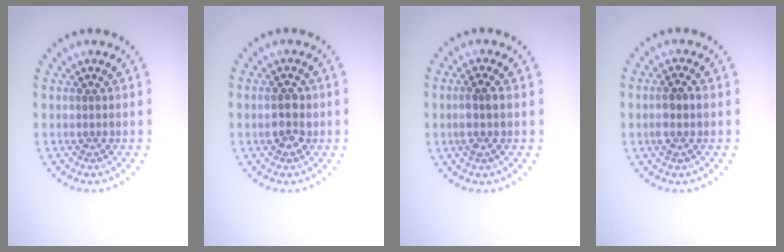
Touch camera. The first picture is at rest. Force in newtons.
{"total": 2.3, "press": 2.3, "slide": 0.2}
{"total": 1.9, "press": 1.7, "slide": 0.8}
{"total": 1.4, "press": 1.3, "slide": 0.5}